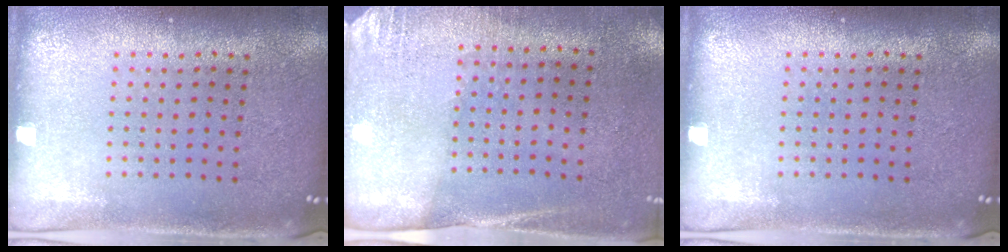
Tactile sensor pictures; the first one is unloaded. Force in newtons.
{"total": 2.7, "press": 2.3, "slide": 1.3}
{"total": 0.0}